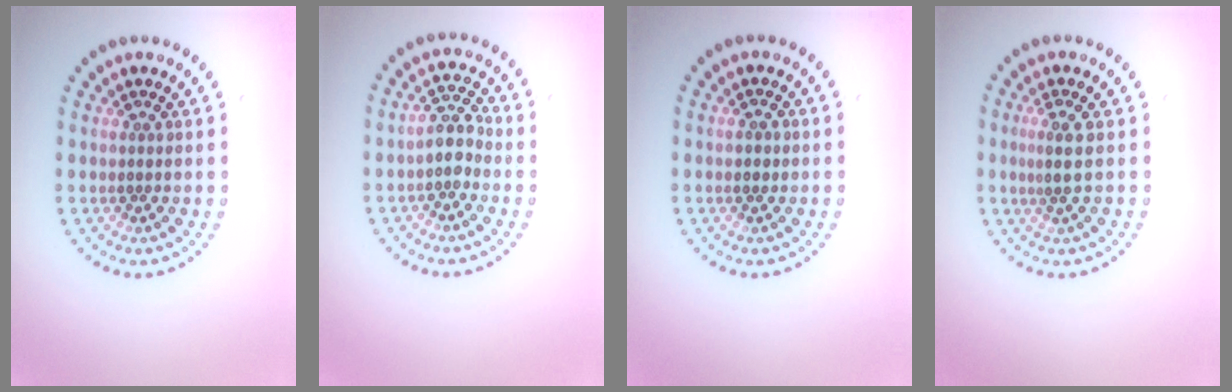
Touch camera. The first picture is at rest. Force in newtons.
{"total": 2.4, "press": 2.0, "slide": 1.3}
{"total": 0.7, "press": 0.6, "slide": 0.3}
{"total": 1.7, "press": 1.4, "slide": 0.9}